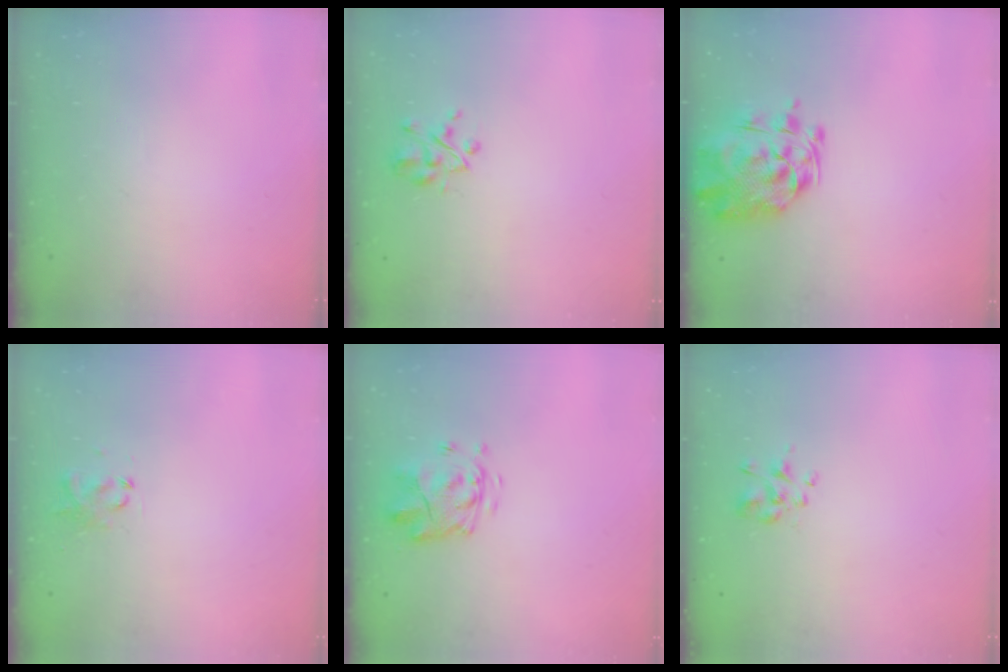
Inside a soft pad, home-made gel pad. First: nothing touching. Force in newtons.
{"total": 3.8, "press": 3.7, "slide": 0.9}
{"total": 8.8, "press": 8.2, "slide": 3.2}
{"total": 2.9, "press": 2.8, "slide": 1.0}
{"total": 3.8, "press": 3.5, "slide": 1.6}
{"total": 2.3, "press": 2.2, "slide": 0.8}